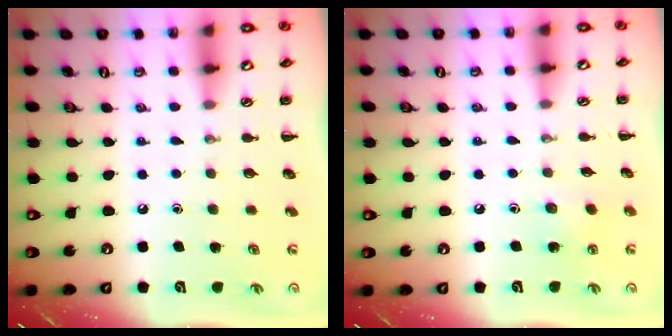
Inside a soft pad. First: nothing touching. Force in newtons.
{"total": 4.3, "press": 4.1, "slide": 1.2}